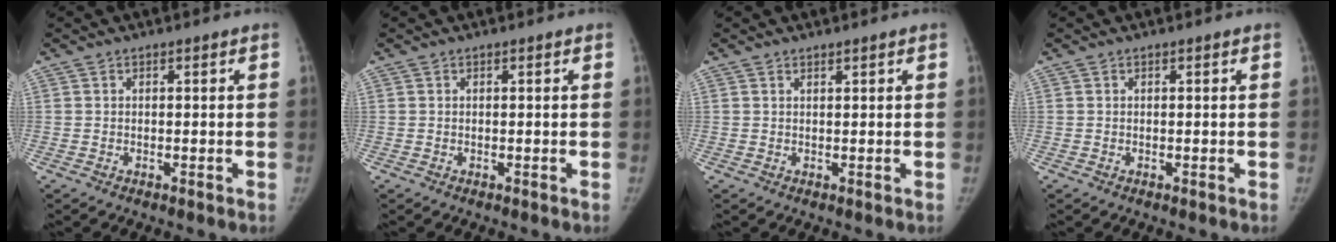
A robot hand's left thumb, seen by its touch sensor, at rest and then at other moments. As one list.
[{"total": 0.0}, {"total": 0.7, "force": [0.6, 0.1, 0.4], "torque": [-0.007, -0.004, 0.012]}, {"total": 0.0}]